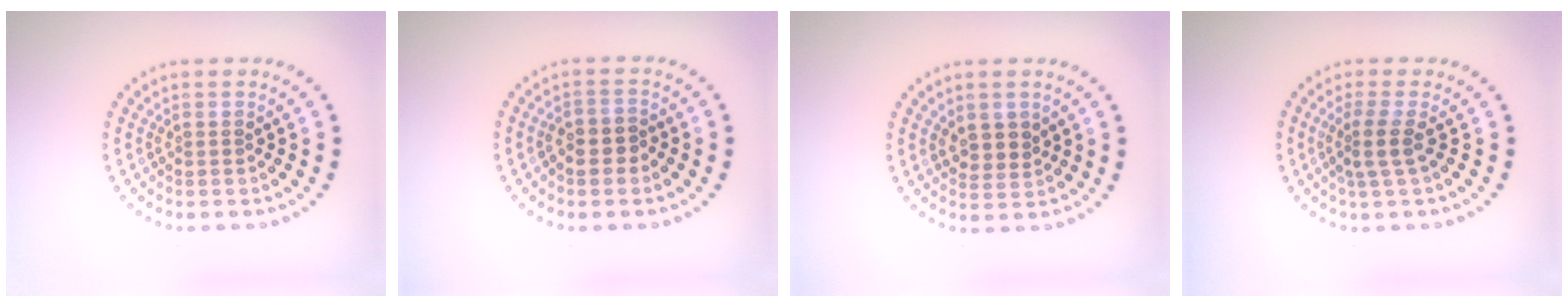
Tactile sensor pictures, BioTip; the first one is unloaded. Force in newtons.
{"total": 2.1, "press": 2.0, "slide": 0.8}
{"total": 2.1, "press": 1.9, "slide": 0.8}
{"total": 2.2, "press": 1.6, "slide": 1.5}